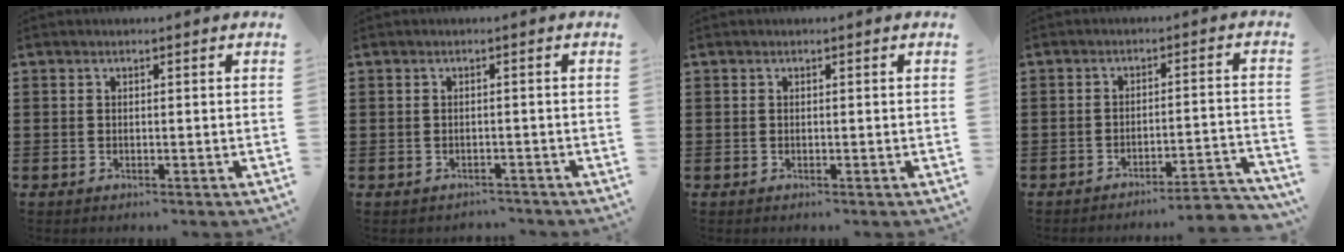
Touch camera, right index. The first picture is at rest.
{"total": 1.1, "force": [-0.9, 0.5, -0.1], "torque": [-0.003, 0.003, -0.022]}
{"total": 0.0}
{"total": 3.8, "force": [-3.5, -0.2, 1.5], "torque": [-0.029, -0.012, -0.072]}